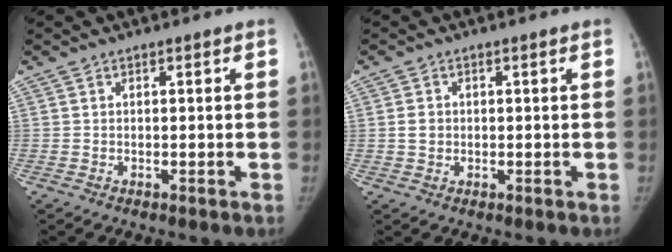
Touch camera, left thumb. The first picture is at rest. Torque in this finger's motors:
{"motor_torque": [0.05, -0.08, 0.16, 0.41, -0.03]}